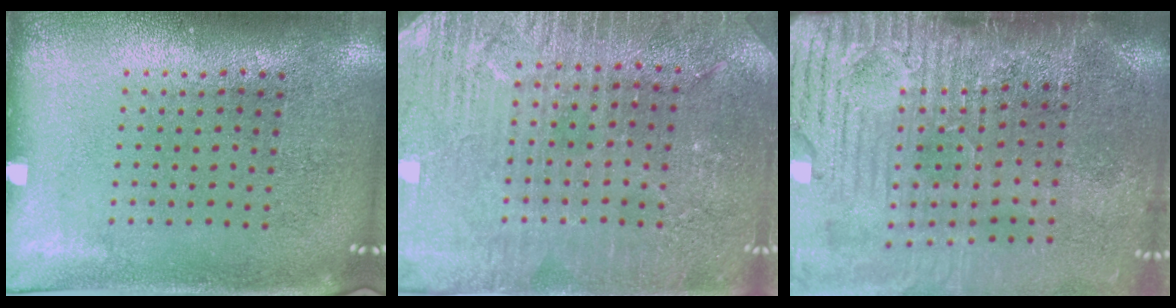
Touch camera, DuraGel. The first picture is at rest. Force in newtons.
{"total": 3.5, "press": 3.4, "slide": 0.7}
{"total": 4.8, "press": 4.2, "slide": 2.4}